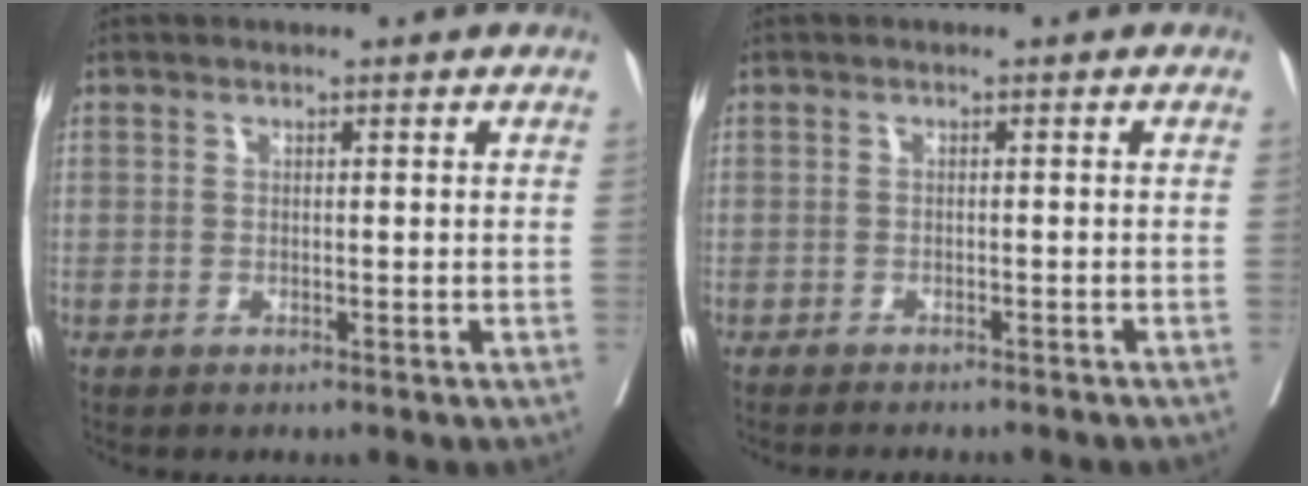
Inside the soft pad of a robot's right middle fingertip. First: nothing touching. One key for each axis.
{"total": 7.5, "fx": -6.8, "fy": 1.2, "fz": 3.0, "tx": -0.029, "ty": -0.007, "tz": -0.078}